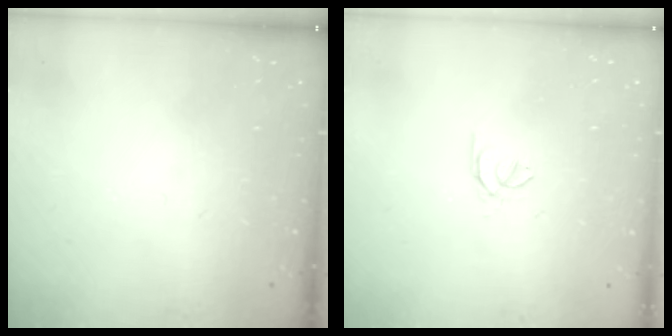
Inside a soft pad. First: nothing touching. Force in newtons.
{"total": 0.5, "press": 0.4, "slide": 0.3}